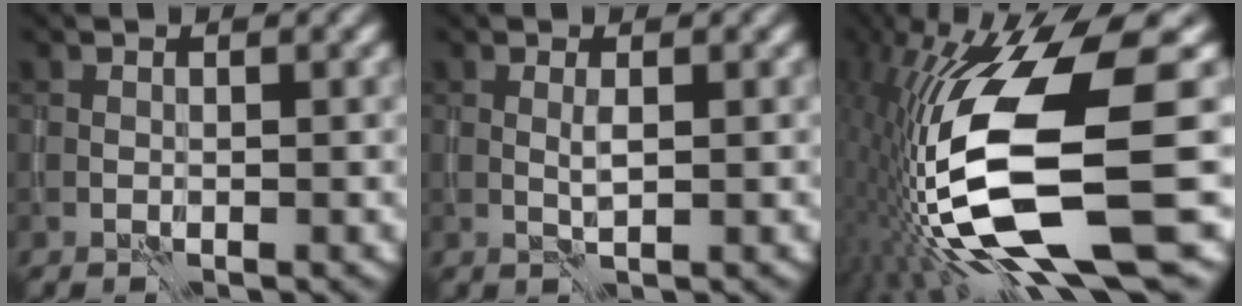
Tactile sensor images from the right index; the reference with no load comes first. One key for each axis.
{"total": 0.9, "fx": 0.1, "fy": 0.0, "fz": 0.9, "tx": -0.022, "ty": 0.000, "tz": 0.003}
{"total": 15.1, "fx": -2.7, "fy": 4.3, "fz": 14.2, "tx": -0.284, "ty": -0.008, "tz": -0.035}